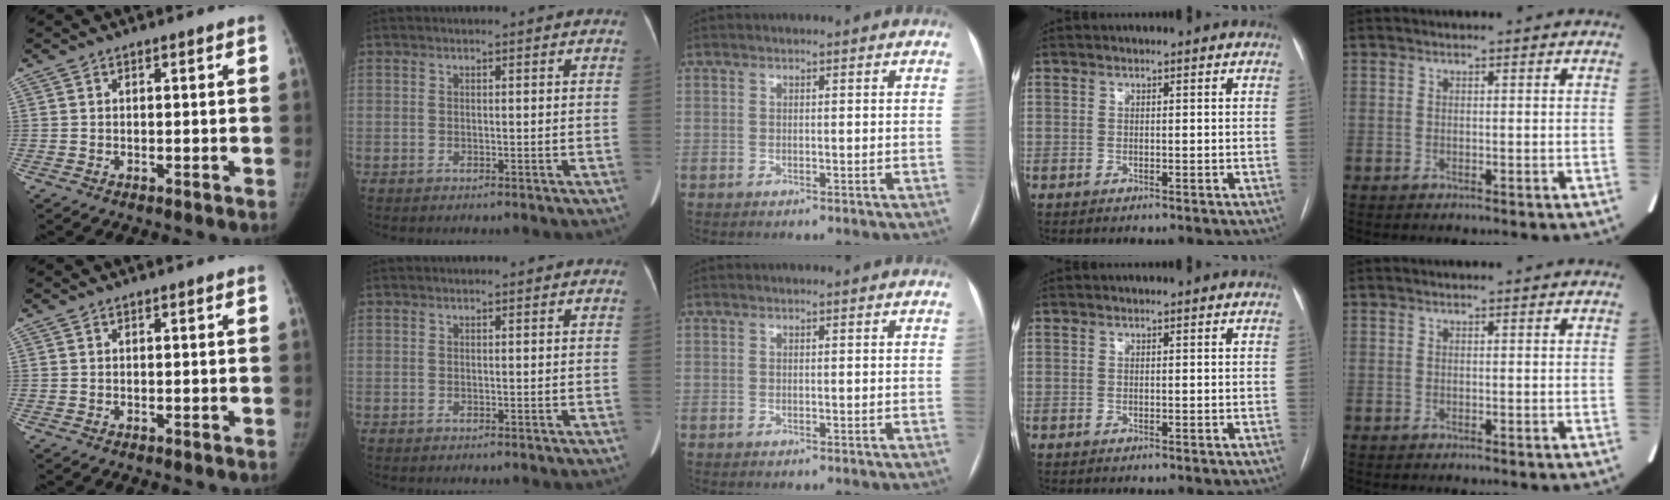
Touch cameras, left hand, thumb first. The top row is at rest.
{}